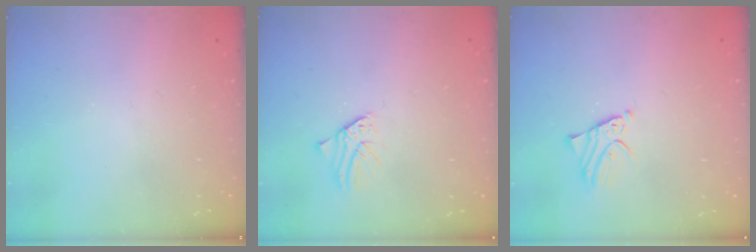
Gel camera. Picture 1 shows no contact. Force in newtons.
{"total": 1.2, "press": 1.2, "slide": 0.1}
{"total": 2.1, "press": 2.1, "slide": 0.2}